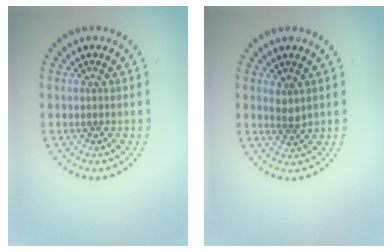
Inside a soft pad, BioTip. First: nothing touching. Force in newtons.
{"total": 1.3, "press": 1.1, "slide": 0.7}